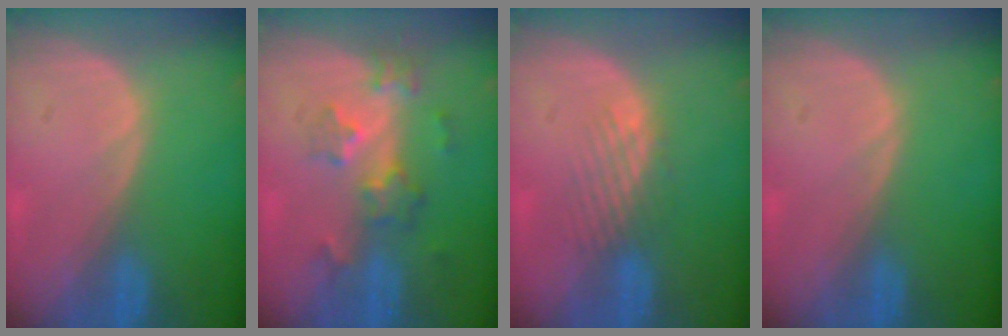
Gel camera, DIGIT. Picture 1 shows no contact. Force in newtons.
{"total": 6.3, "press": 5.5, "slide": 3.0}
{"total": 3.4, "press": 2.8, "slide": 1.9}
{"total": 0.0}